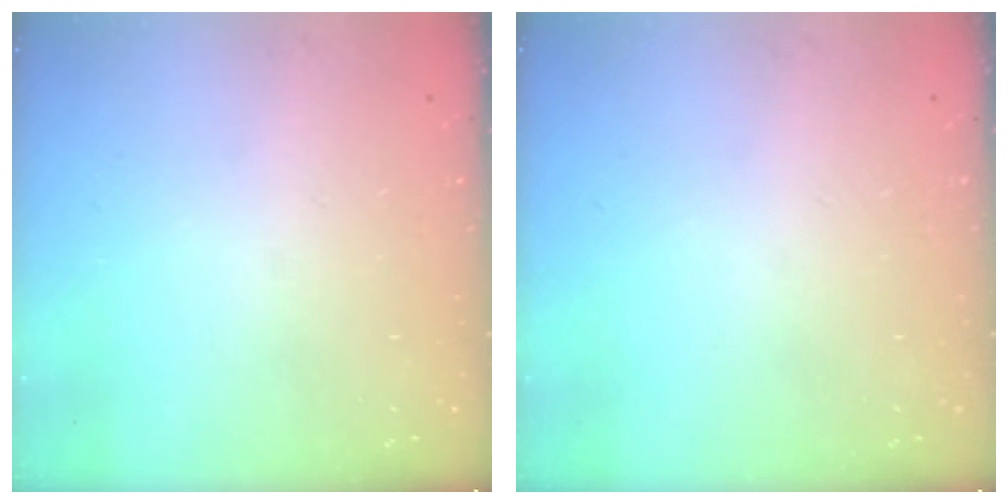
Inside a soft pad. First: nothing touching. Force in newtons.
{"total": 0.0}